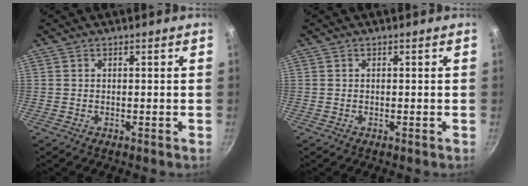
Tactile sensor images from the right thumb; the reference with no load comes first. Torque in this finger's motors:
{"motor_torque": [-0.03, -0.03, 0.04, 0.03, -0.01]}